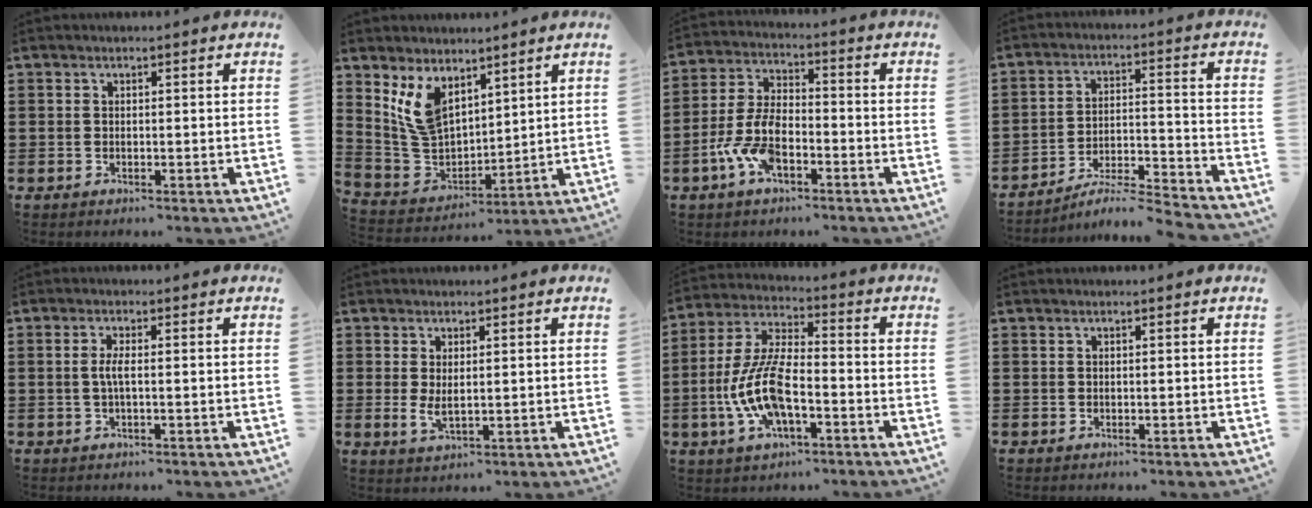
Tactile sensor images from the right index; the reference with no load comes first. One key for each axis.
{"total": 8.2, "fx": 4.8, "fy": 5.1, "fz": 4.3, "tx": -0.122, "ty": -0.009, "tz": 0.091}
{"total": 8.5, "fx": -3.5, "fy": 4.0, "fz": 6.5, "tx": -0.165, "ty": -0.004, "tz": -0.074}
{"total": 5.7, "fx": -5.4, "fy": -0.3, "fz": 1.6, "tx": -0.027, "ty": -0.013, "tz": -0.108}
{"total": 2.4, "fx": -0.3, "fy": 0.4, "fz": 2.3, "tx": -0.052, "ty": -0.003, "tz": -0.008}
{"total": 2.9, "fx": 0.6, "fy": 1.2, "fz": 2.5, "tx": -0.058, "ty": 0.000, "tz": 0.009}
{"total": 11.1, "fx": -3.3, "fy": 4.4, "fz": 9.6, "tx": -0.231, "ty": -0.011, "tz": -0.066}
{"total": 0.0}